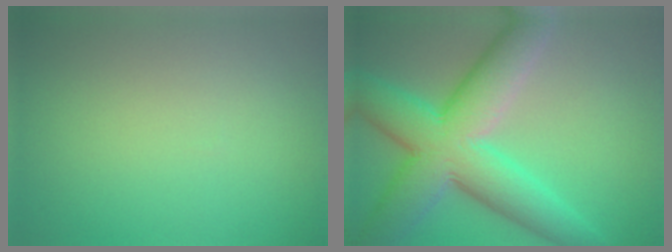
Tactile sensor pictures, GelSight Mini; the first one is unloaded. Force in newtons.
{"total": 10.6, "press": 10.6, "slide": 0.4}